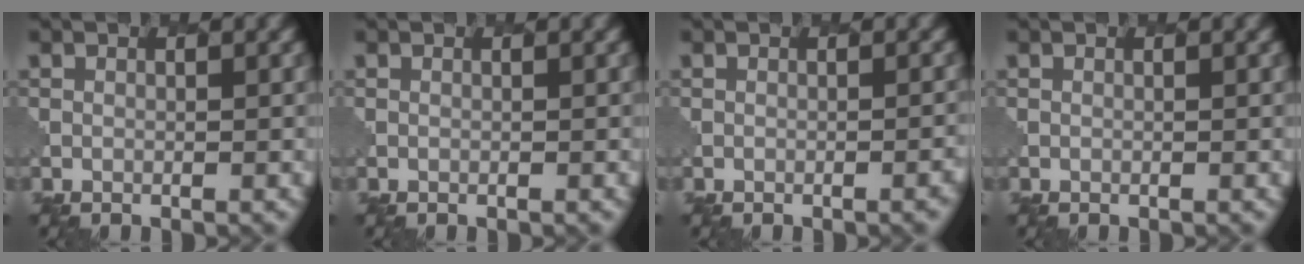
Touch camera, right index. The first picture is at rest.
{"total": 0.0}
{"total": 1.6, "force": [-0.8, 0.5, 1.3], "torque": [-0.004, 0.004, -0.010]}
{"total": 0.0}